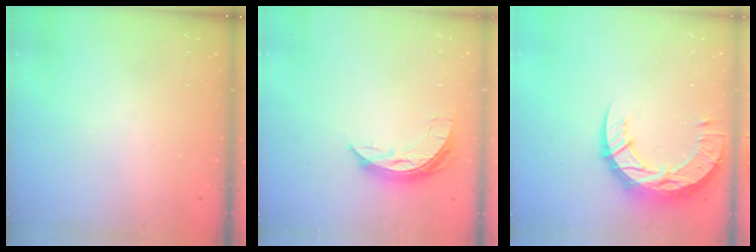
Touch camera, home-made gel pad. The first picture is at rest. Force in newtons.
{"total": 7.6, "press": 7.5, "slide": 1.1}
{"total": 15.7, "press": 15.6, "slide": 1.2}